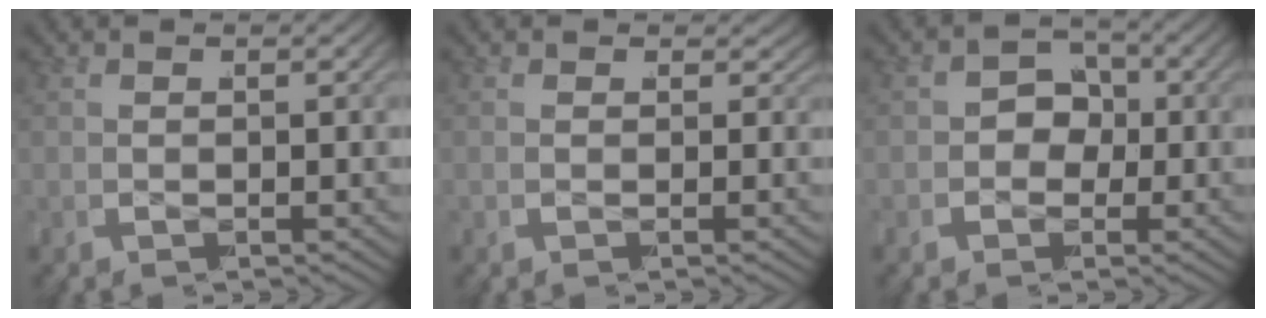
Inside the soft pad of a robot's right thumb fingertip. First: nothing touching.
{"total": 1.3, "force": [0.8, 1.0, 0.5], "torque": [-0.010, -0.008, 0.012]}
{"total": 4.4, "force": [-0.7, 3.7, 2.3], "torque": [-0.050, -0.018, -0.007]}